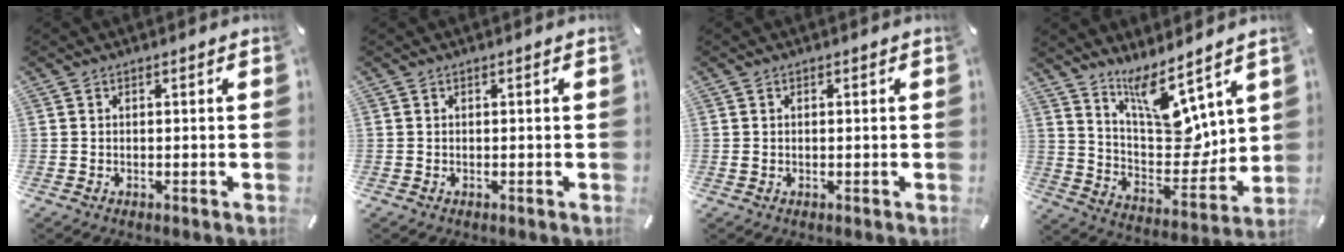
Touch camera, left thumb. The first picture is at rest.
{"total": 0.0}
{"total": 0.8, "force": [0.1, 0.7, 0.5], "torque": [-0.002, 0.001, -0.002]}
{"total": 13.8, "force": [9.6, 5.9, 7.9], "torque": [-0.118, -0.089, 0.176]}